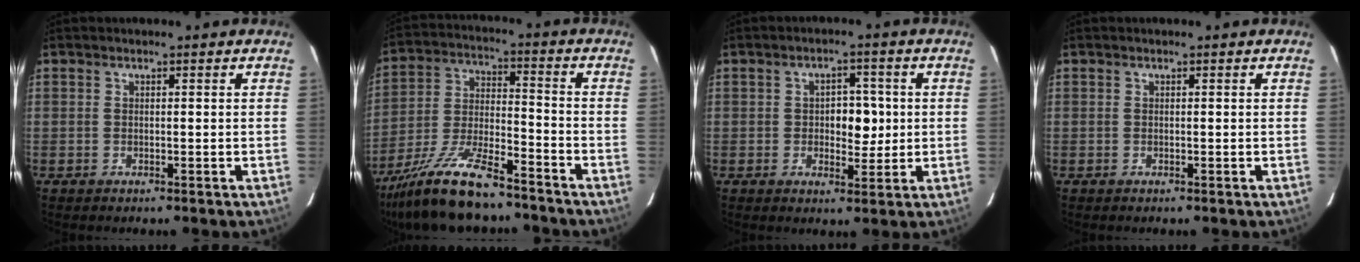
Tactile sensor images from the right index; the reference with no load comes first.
{"total": 14.9, "force": [-11.9, 2.7, 8.5], "torque": [-0.175, -0.016, -0.219]}
{"total": 5.1, "force": [0.2, 3.0, 4.2], "torque": [-0.056, 0.009, 0.007]}
{"total": 0.0}